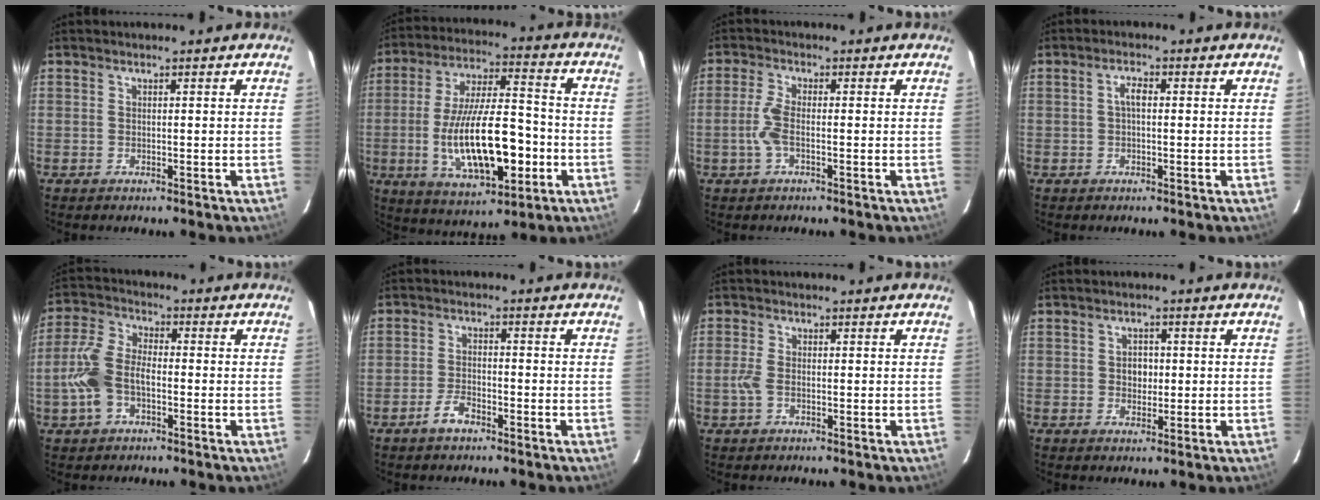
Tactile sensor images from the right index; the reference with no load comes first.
{"total": 19.6, "force": [-4.8, 7.2, 17.6], "torque": [-0.333, -0.003, -0.065]}
{"total": 4.2, "force": [-1.1, 1.2, 3.9], "torque": [-0.091, 0.002, -0.023]}
{"total": 2.1, "force": [0.1, 0.9, 1.9], "torque": [-0.040, 0.009, 0.001]}
{"total": 9.1, "force": [-2.7, 5.1, 7.0], "torque": [-0.158, 0.012, -0.053]}
{"total": 3.9, "force": [-2.8, 1.8, 2.2], "torque": [-0.055, 0.003, -0.051]}
{"total": 2.7, "force": [-0.7, 1.3, 2.3], "torque": [-0.056, 0.001, -0.015]}
{"total": 2.6, "force": [0.0, 2.2, 1.3], "torque": [-0.019, 0.007, -0.001]}